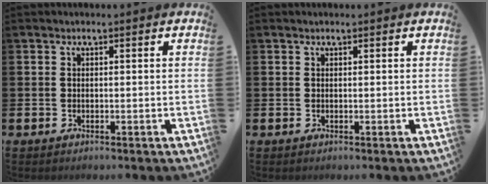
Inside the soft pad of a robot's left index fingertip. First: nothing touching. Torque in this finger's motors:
{"motor_torque": [-0.10, 0.22, -0.44, -0.04]}